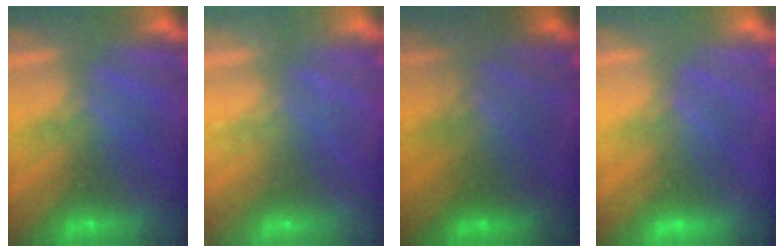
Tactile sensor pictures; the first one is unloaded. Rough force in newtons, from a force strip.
{"total": 2.2}
{"total": 7.4}
{"total": 2.7}